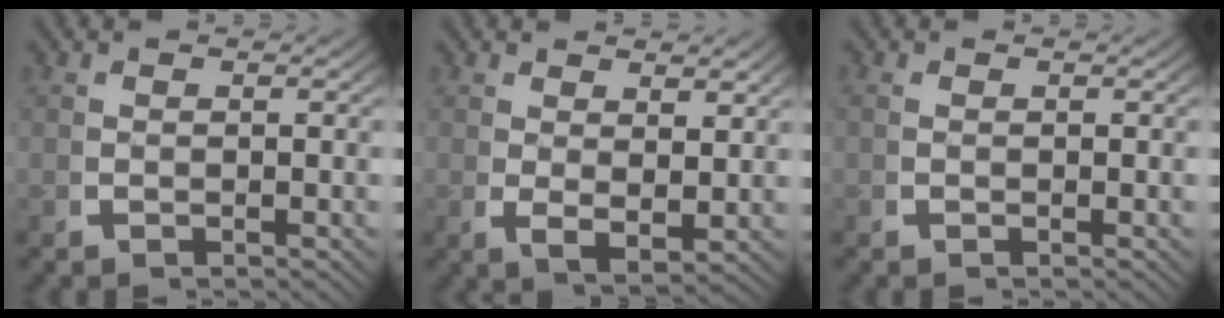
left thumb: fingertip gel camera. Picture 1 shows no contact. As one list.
[{"total": 2.9, "force": [0.9, 1.6, 2.3], "torque": [-0.051, -0.023, 0.028]}, {"total": 0.0}]